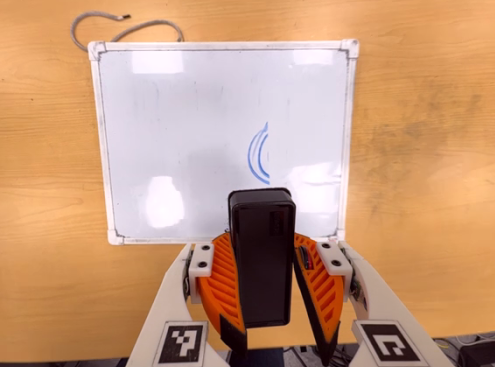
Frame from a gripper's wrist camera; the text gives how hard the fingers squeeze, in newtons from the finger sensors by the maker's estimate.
{"total": 8.5, "left": 9.2, "right": 7.7}